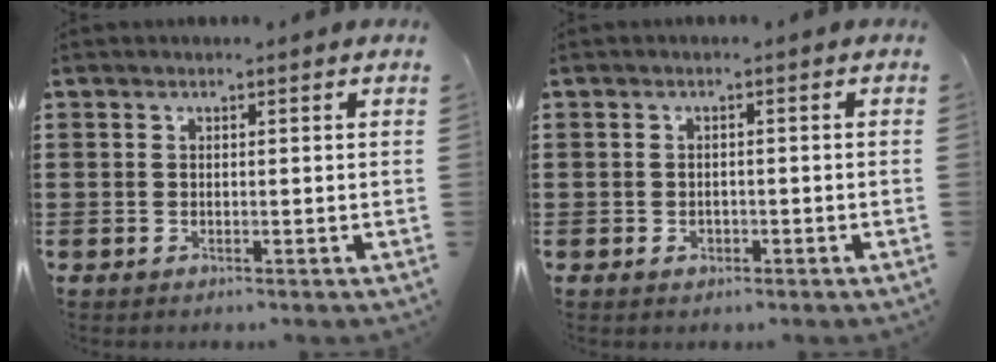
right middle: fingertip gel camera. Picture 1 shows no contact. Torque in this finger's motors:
{"motor_torque": [1.92, 0.22, 0.13, 0.03]}